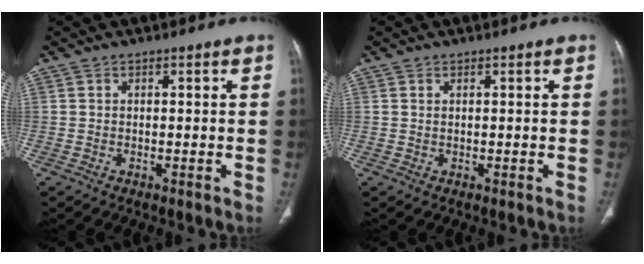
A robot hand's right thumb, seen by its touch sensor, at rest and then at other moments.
{"total": 0.0}